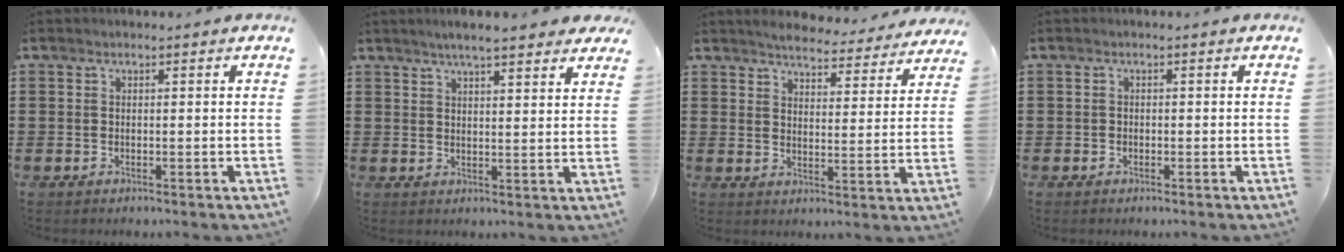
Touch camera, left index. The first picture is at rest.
{"total": 4.6, "force": [3.9, 0.3, 2.3], "torque": [-0.054, -0.004, 0.069]}
{"total": 4.4, "force": [4.4, 0.1, 0.8], "torque": [-0.029, -0.030, 0.072]}
{"total": 0.7, "force": [-0.5, 0.5, 0.1], "torque": [-0.003, 0.002, -0.012]}